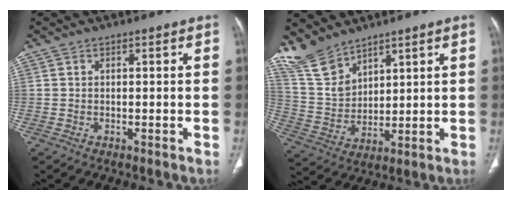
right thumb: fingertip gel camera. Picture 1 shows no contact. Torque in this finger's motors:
{"motor_torque": [-0.90, 2.23, 0.14, 1.31, 0.24]}